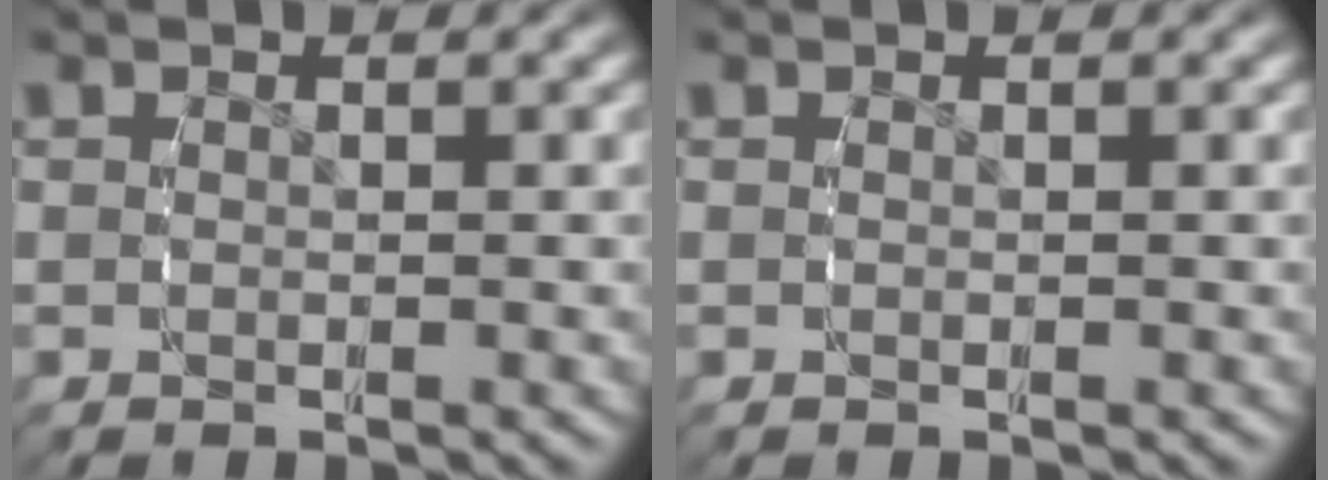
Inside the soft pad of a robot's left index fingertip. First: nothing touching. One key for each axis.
{"total": 0.0}